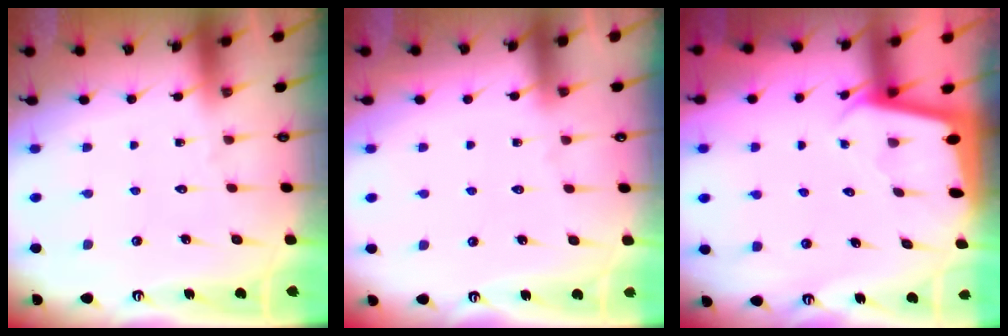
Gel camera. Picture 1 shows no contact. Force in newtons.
{"total": 3.8, "press": 3.8, "slide": 0.6}
{"total": 2.1, "press": 2.1, "slide": 0.1}